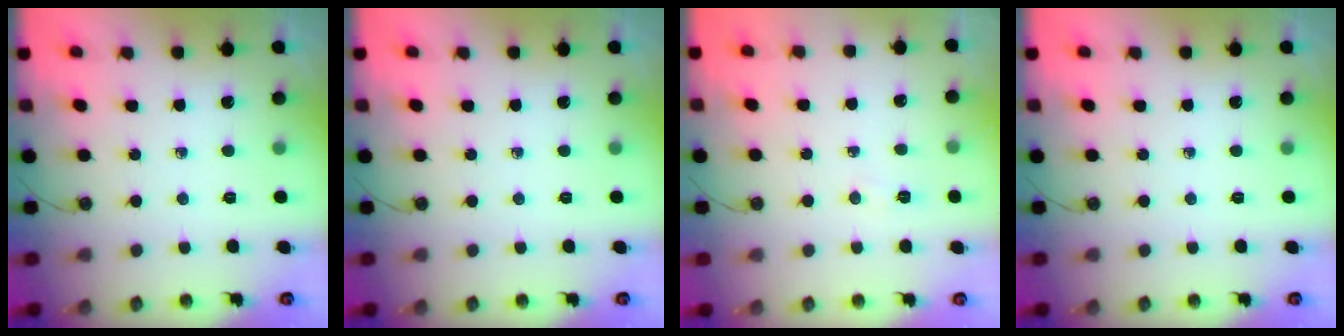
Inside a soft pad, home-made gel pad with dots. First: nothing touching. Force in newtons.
{"total": 0.0}
{"total": 4.0, "press": 4.0, "slide": 0.7}
{"total": 0.0}